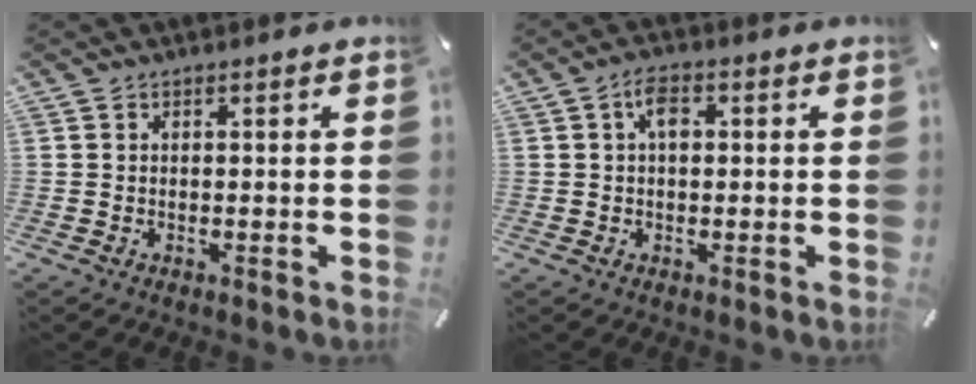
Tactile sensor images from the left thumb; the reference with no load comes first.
{"total": 3.8, "force": [0.6, 2.1, 3.1], "torque": [-0.056, 0.005, 0.007]}